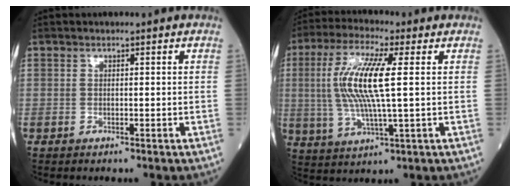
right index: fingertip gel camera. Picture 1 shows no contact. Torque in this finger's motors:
{"motor_torque": [1.96, 0.18, 0.86, 0.21]}